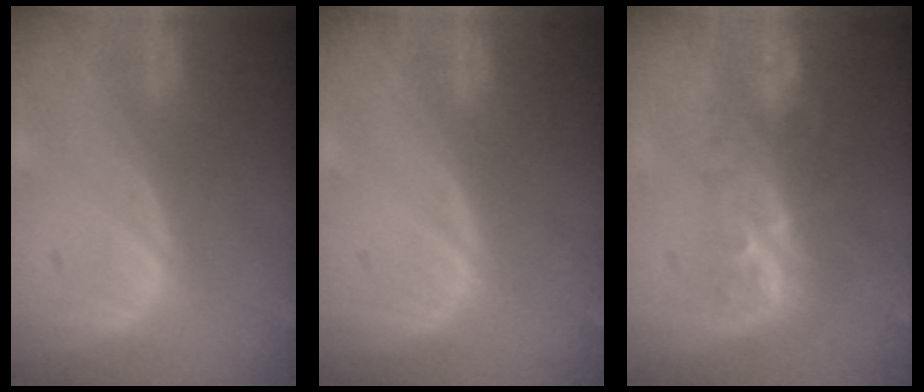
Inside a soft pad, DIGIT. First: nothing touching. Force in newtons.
{"total": 0.0}
{"total": 8.7, "press": 7.2, "slide": 5.0}